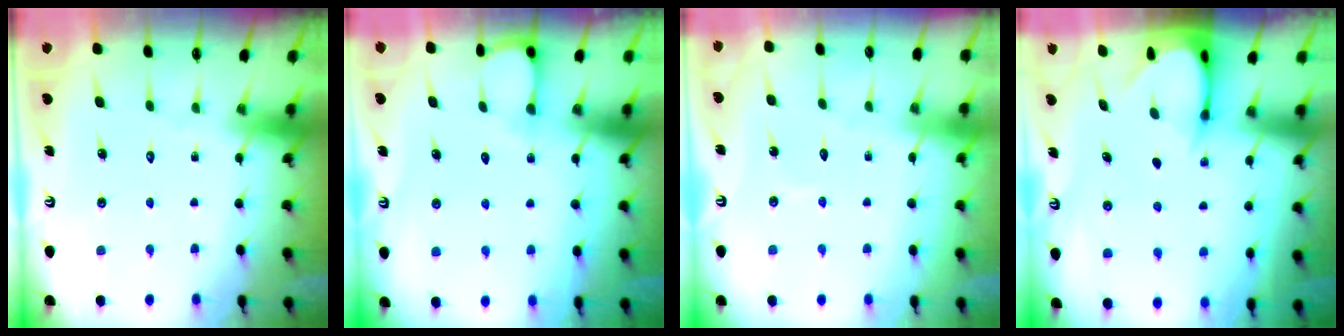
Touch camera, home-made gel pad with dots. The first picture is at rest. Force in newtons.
{"total": 3.2, "press": 3.1, "slide": 0.4}
{"total": 3.4, "press": 3.4, "slide": 0.2}
{"total": 3.5, "press": 3.5, "slide": 0.3}